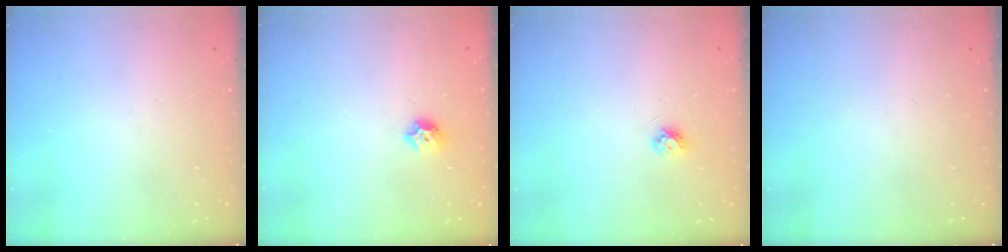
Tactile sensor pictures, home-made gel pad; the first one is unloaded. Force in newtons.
{"total": 6.7, "press": 6.6, "slide": 1.1}
{"total": 3.9, "press": 3.8, "slide": 0.7}
{"total": 0.0}